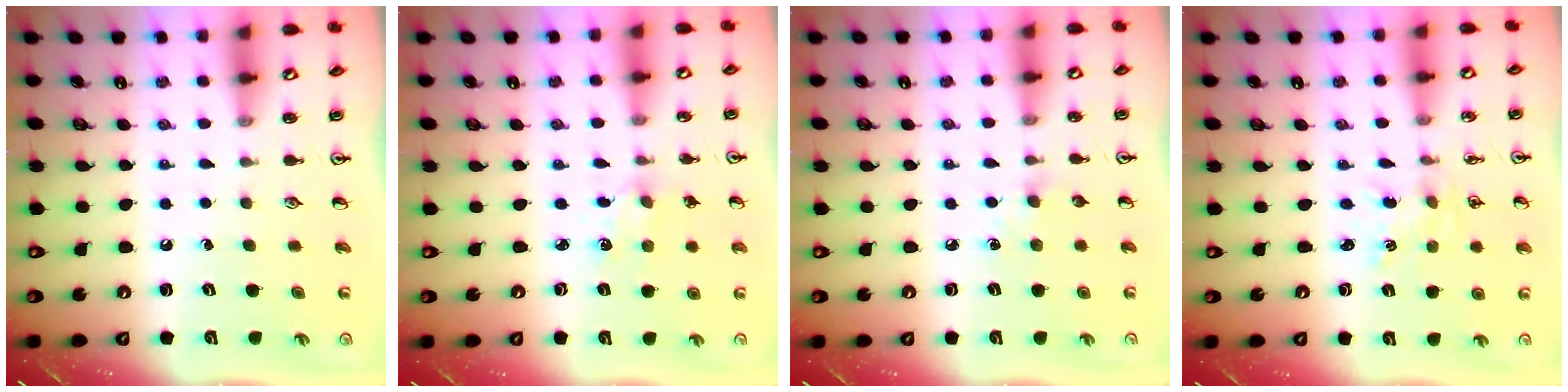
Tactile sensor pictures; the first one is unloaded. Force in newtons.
{"total": 2.9, "press": 2.9, "slide": 0.4}
{"total": 4.4, "press": 4.4, "slide": 0.6}
{"total": 0.7, "press": 0.7, "slide": 0.1}